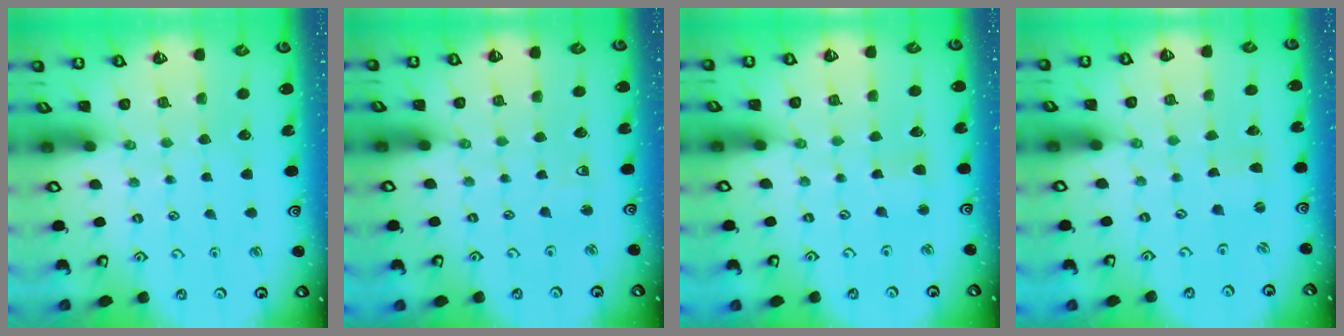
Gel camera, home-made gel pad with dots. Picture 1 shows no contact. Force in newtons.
{"total": 2.9, "press": 2.9, "slide": 0.6}
{"total": 2.8, "press": 2.8, "slide": 0.3}
{"total": 0.0}